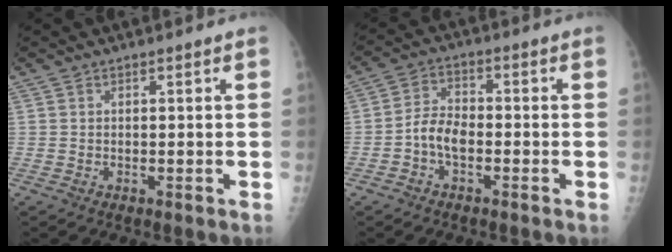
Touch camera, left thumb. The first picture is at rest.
{"total": 5.4, "force": [-2.1, 3.2, 3.9], "torque": [-0.064, 0.023, -0.048]}